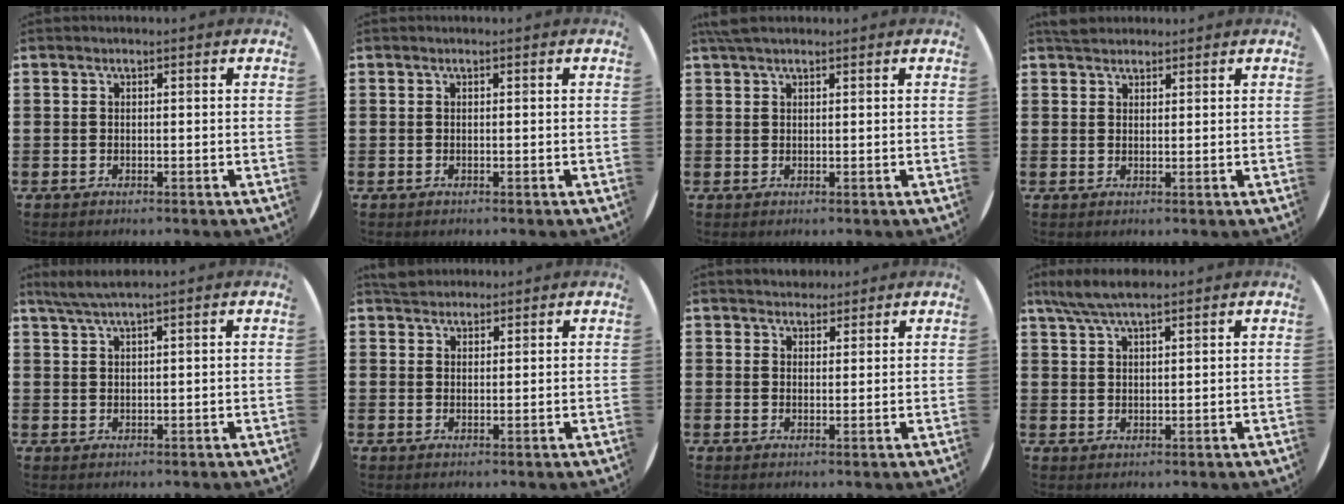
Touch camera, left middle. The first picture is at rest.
{"total": 0.0}
{"total": 1.7, "force": [1.4, 0.4, 0.9], "torque": [-0.019, 0.005, 0.026]}
{"total": 1.9, "force": [1.8, 0.7, 0.2], "torque": [0.003, 0.002, 0.033]}
{"total": 2.6, "force": [2.0, -0.2, 1.6], "torque": [-0.034, 0.003, 0.036]}
{"total": 2.3, "force": [2.2, 0.8, 0.0], "torque": [0.004, 0.002, 0.042]}
{"total": 2.3, "force": [2.1, 0.8, -0.1], "torque": [0.006, 0.000, 0.040]}
{"total": 4.8, "force": [4.0, 0.8, 2.6], "torque": [-0.057, -0.001, 0.072]}